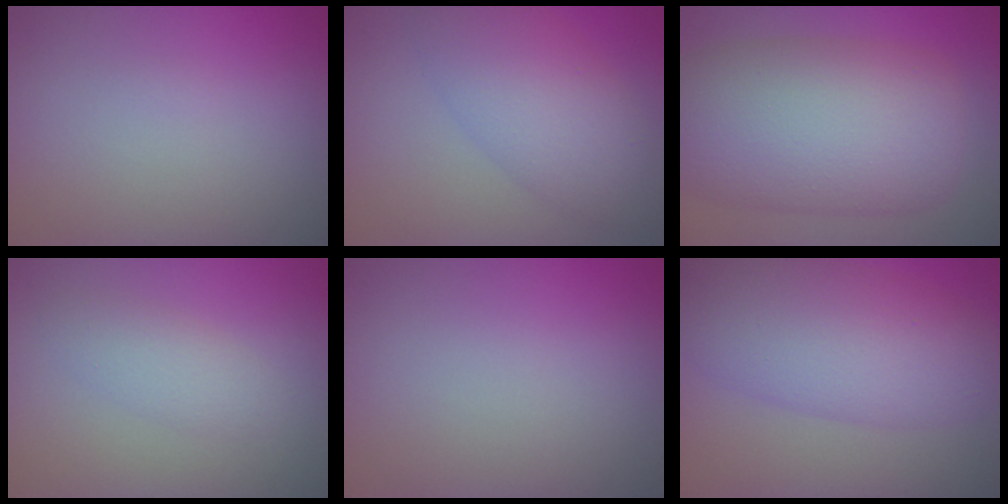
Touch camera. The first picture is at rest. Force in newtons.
{"total": 5.6, "press": 5.6, "slide": 0.1}
{"total": 11.4, "press": 11.3, "slide": 0.2}
{"total": 2.1, "press": 2.1, "slide": 0.1}
{"total": 0.0}
{"total": 7.4, "press": 7.4, "slide": 0.2}